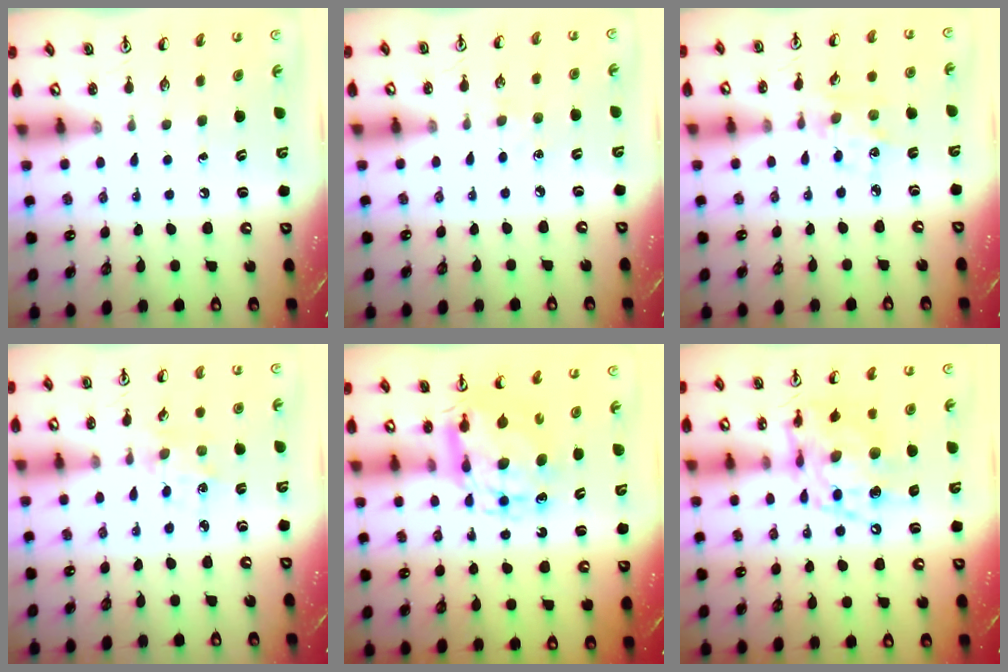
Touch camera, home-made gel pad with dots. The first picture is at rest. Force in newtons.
{"total": 2.9, "press": 2.9, "slide": 0.5}
{"total": 2.9, "press": 2.9, "slide": 0.7}
{"total": 1.3, "press": 1.3, "slide": 0.2}
{"total": 9.7, "press": 9.7, "slide": 0.8}
{"total": 14.2, "press": 14.2, "slide": 1.2}